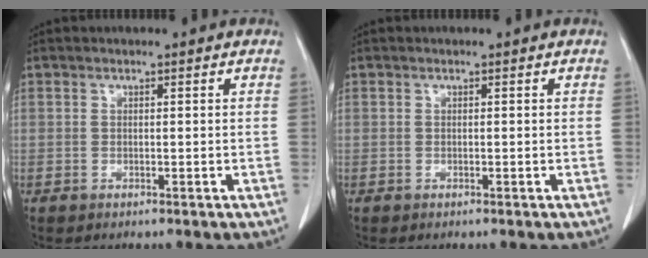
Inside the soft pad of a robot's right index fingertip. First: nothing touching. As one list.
[{"total": 0.0}]